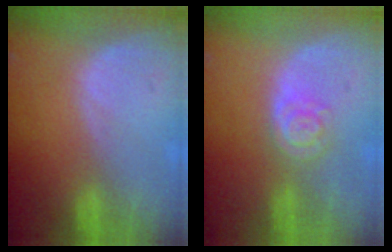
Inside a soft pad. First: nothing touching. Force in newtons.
{"total": 4.3, "press": 3.8, "slide": 2.0}